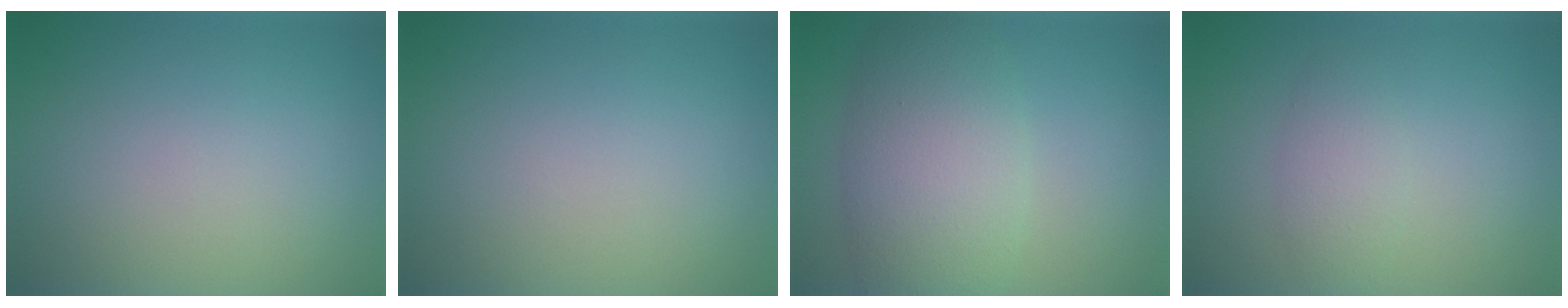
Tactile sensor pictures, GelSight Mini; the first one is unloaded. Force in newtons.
{"total": 0.0}
{"total": 7.8, "press": 7.8, "slide": 0.5}
{"total": 2.1, "press": 2.1, "slide": 0.1}